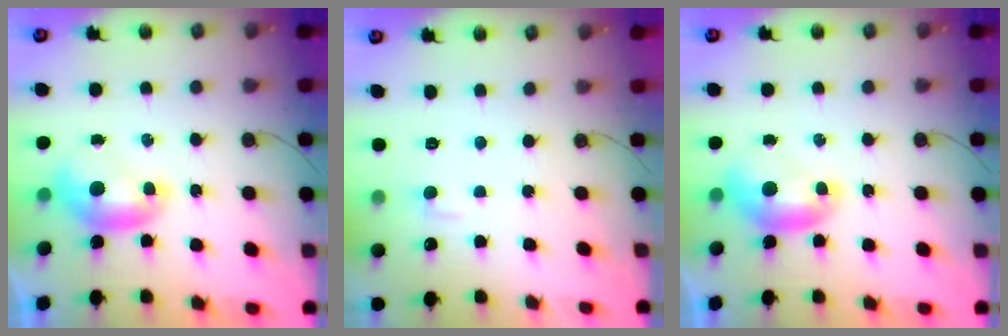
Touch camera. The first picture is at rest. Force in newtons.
{"total": 2.8, "press": 2.7, "slide": 0.4}
{"total": 0.0}